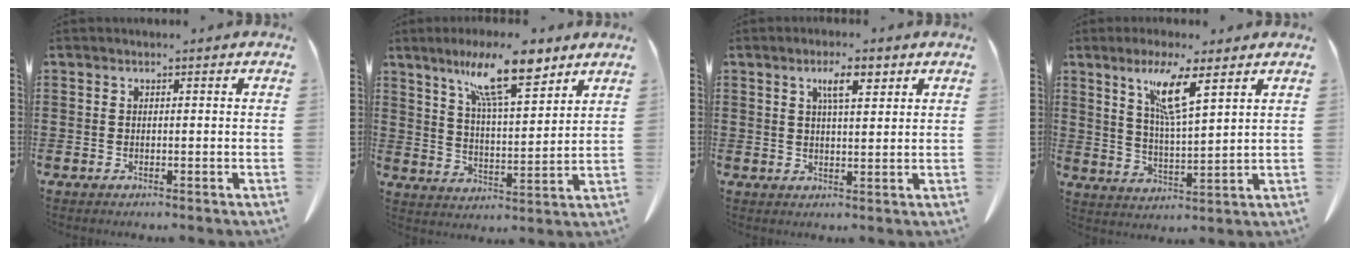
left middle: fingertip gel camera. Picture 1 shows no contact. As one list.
[{"total": 11.7, "force": [8.2, 2.6, 7.9], "torque": [-0.155, -0.024, 0.141]}, {"total": 4.6, "force": [2.5, 1.2, 3.7], "torque": [-0.068, 0.005, 0.039]}, {"total": 8.3, "force": [5.1, 1.0, 6.5], "torque": [-0.139, -0.003, 0.086]}]